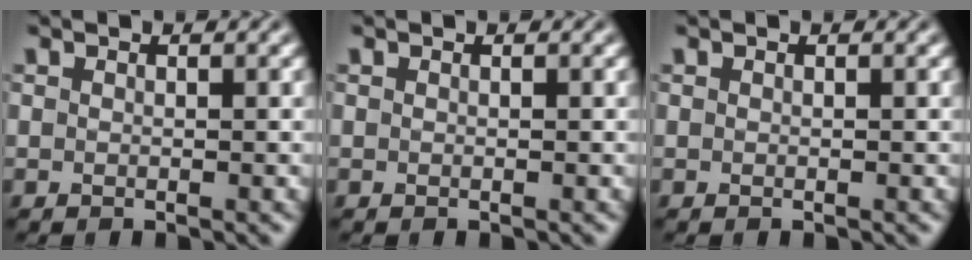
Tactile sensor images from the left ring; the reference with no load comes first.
{"total": 0.0}
{"total": 0.0}